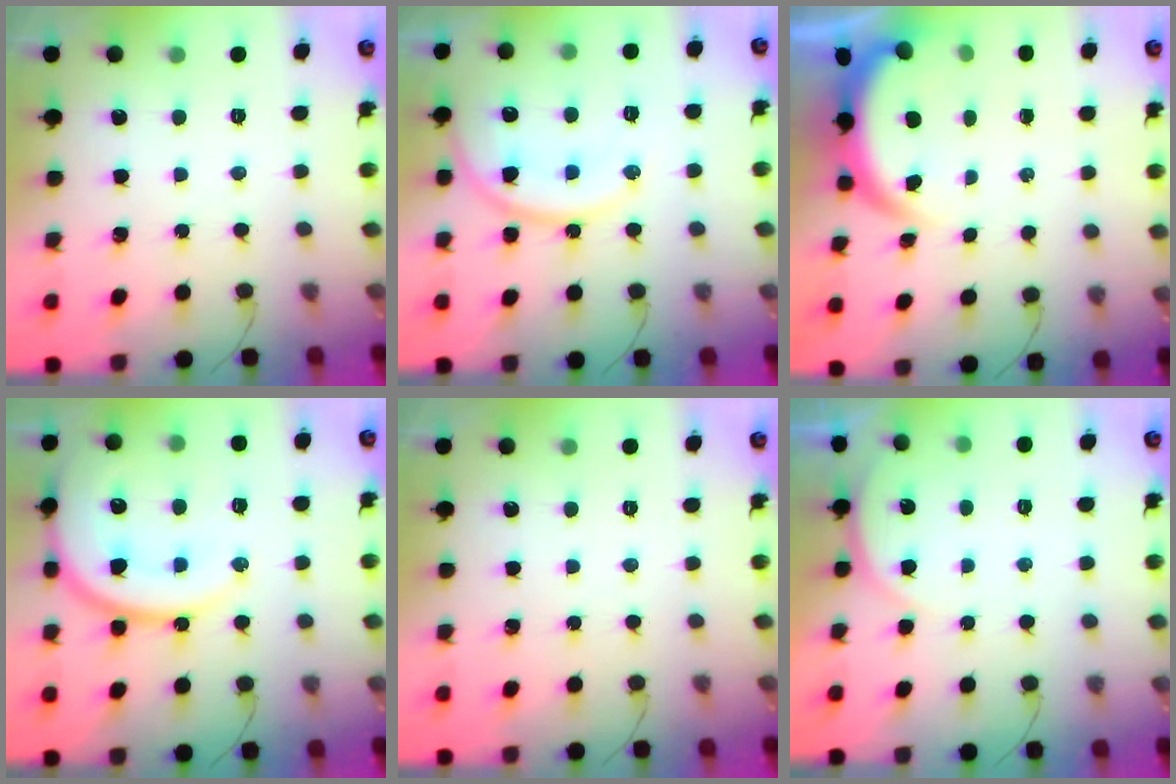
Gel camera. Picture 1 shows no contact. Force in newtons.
{"total": 15.0, "press": 14.9, "slide": 1.3}
{"total": 3.8, "press": 3.8, "slide": 0.1}
{"total": 18.3, "press": 18.2, "slide": 1.8}
{"total": 0.0}
{"total": 4.0, "press": 4.0, "slide": 0.5}